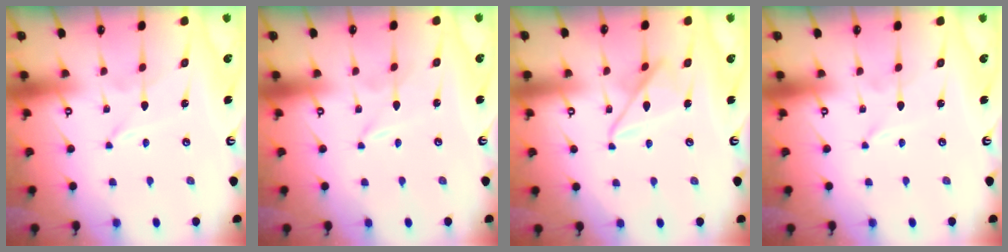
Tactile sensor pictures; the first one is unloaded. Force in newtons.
{"total": 0.0}
{"total": 10.4, "press": 10.3, "slide": 0.9}
{"total": 0.0}